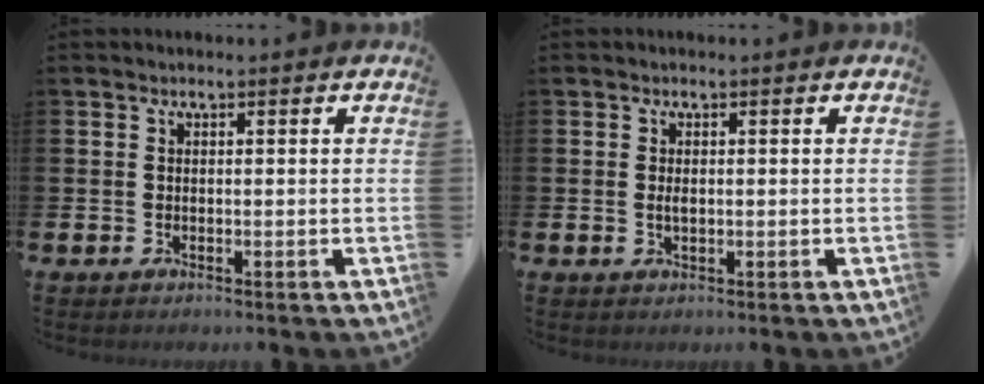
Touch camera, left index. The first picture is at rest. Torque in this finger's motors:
{"motor_torque": [0.31, -0.02, 0.00, 0.05]}